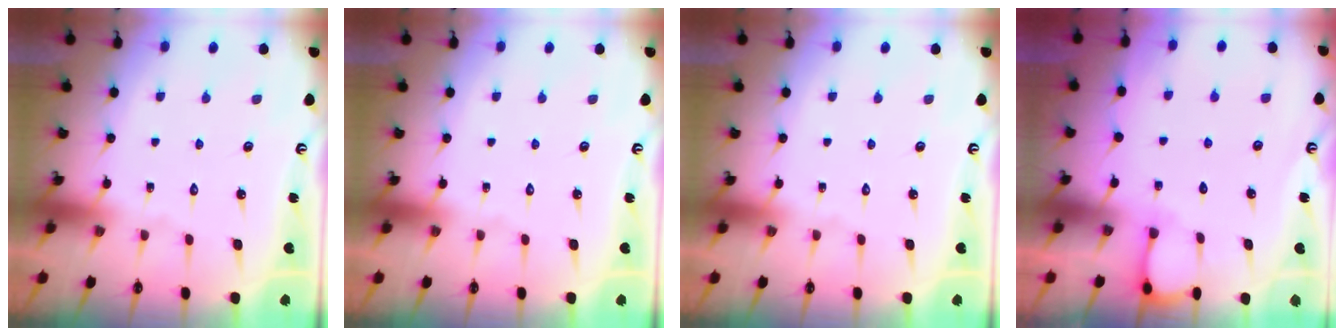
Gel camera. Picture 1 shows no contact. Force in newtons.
{"total": 0.0}
{"total": 0.0}
{"total": 2.7, "press": 2.7, "slide": 0.3}